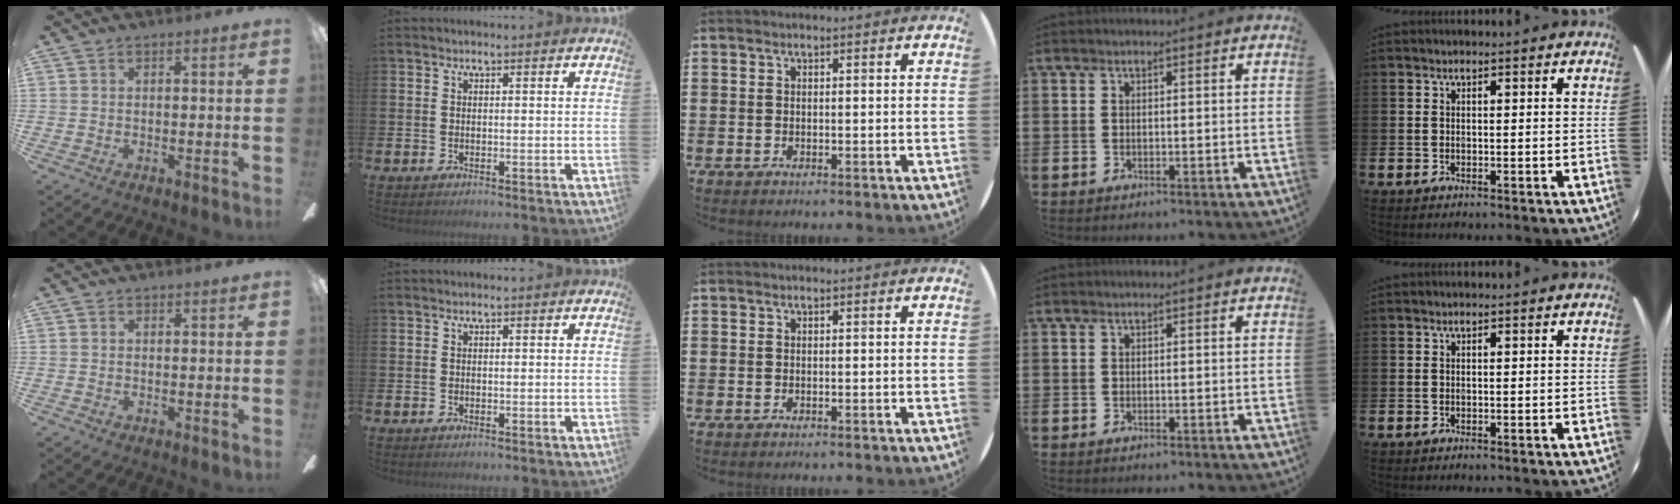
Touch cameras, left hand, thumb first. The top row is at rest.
{}